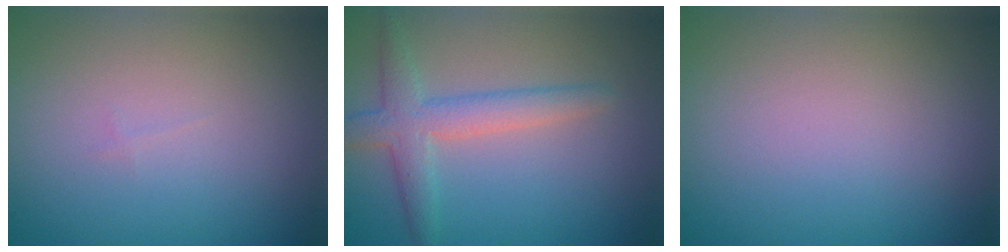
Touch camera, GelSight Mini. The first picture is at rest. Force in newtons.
{"total": 2.8, "press": 2.8, "slide": 0.2}
{"total": 0.0}